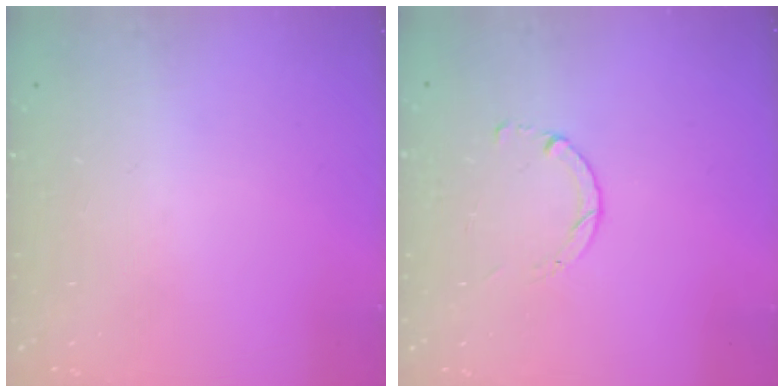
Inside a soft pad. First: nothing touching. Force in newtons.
{"total": 1.8, "press": 1.8, "slide": 0.2}